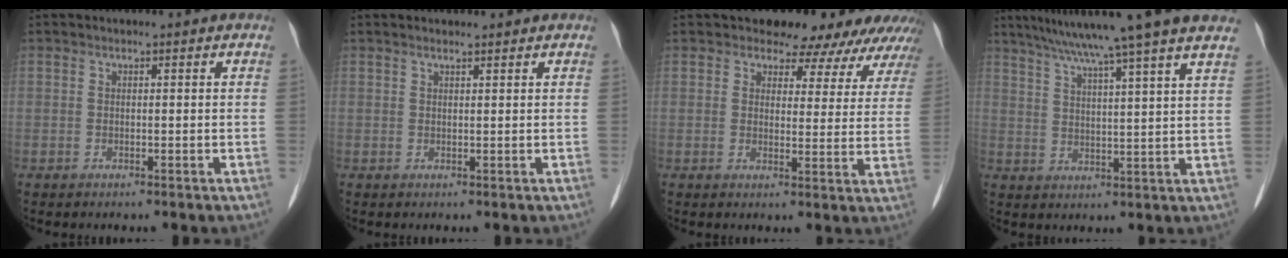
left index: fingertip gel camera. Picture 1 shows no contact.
{"total": 1.4, "force": [1.3, 0.2, 0.5], "torque": [-0.013, 0.012, 0.025]}
{"total": 11.5, "force": [10.0, 4.8, 3.0], "torque": [0.002, 0.000, 0.098]}
{"total": 16.9, "force": [13.9, -1.6, 9.5], "torque": [-0.156, 0.012, 0.188]}